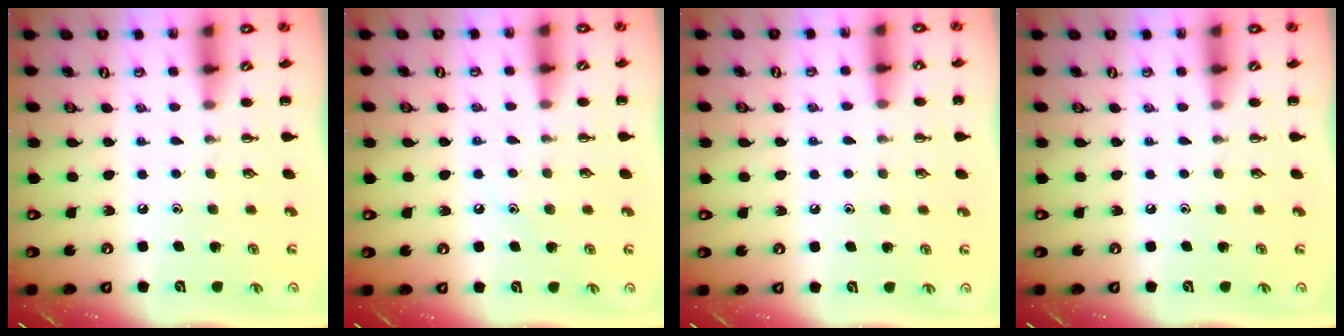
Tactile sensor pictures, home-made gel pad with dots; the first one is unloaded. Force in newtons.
{"total": 7.3, "press": 7.1, "slide": 1.5}
{"total": 5.6, "press": 5.3, "slide": 1.7}
{"total": 0.0}